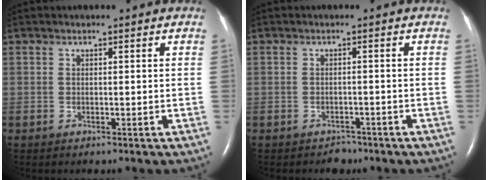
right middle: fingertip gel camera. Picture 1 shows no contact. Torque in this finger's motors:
{"motor_torque": [0.00, -0.01, -0.04, 0.00]}